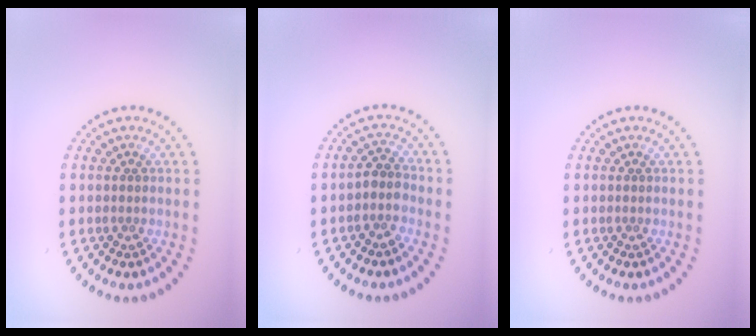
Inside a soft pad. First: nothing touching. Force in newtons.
{"total": 1.9, "press": 1.6, "slide": 0.9}
{"total": 0.0}